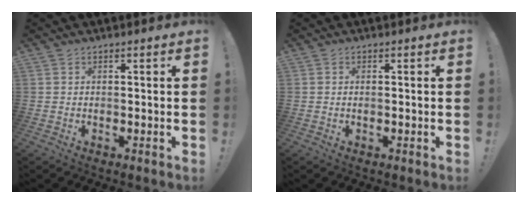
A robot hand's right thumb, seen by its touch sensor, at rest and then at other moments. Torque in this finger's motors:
{"motor_torque": [-0.41, 0.02, -0.01, 0.22, -0.01]}